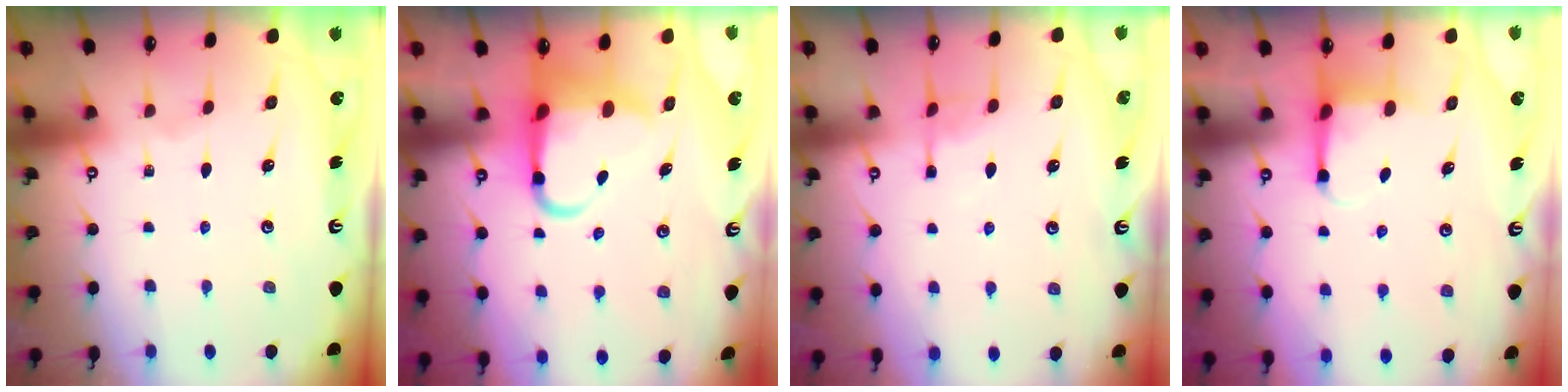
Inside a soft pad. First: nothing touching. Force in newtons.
{"total": 8.2, "press": 8.0, "slide": 1.8}
{"total": 3.3, "press": 3.2, "slide": 0.4}
{"total": 3.0, "press": 3.0, "slide": 0.8}